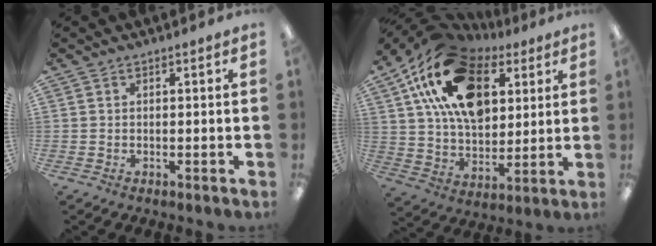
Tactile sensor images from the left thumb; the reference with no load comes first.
{"total": 22.4, "force": [9.9, 13.9, 14.4], "torque": [-0.260, -0.026, 0.176]}